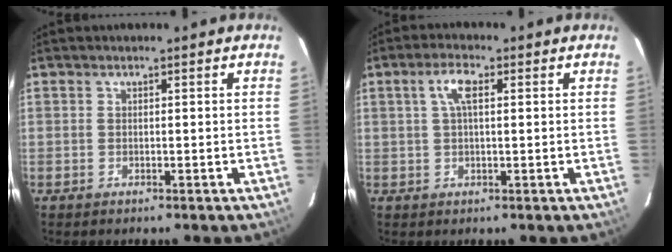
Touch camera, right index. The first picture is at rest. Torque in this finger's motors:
{"motor_torque": [0.18, -0.06, 0.13, 0.06]}